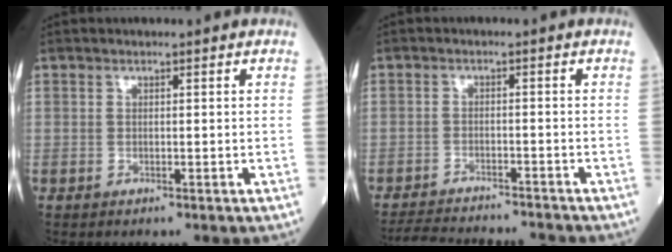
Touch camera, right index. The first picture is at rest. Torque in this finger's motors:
{"motor_torque": [-1.68, -0.46, -1.05, -0.21]}